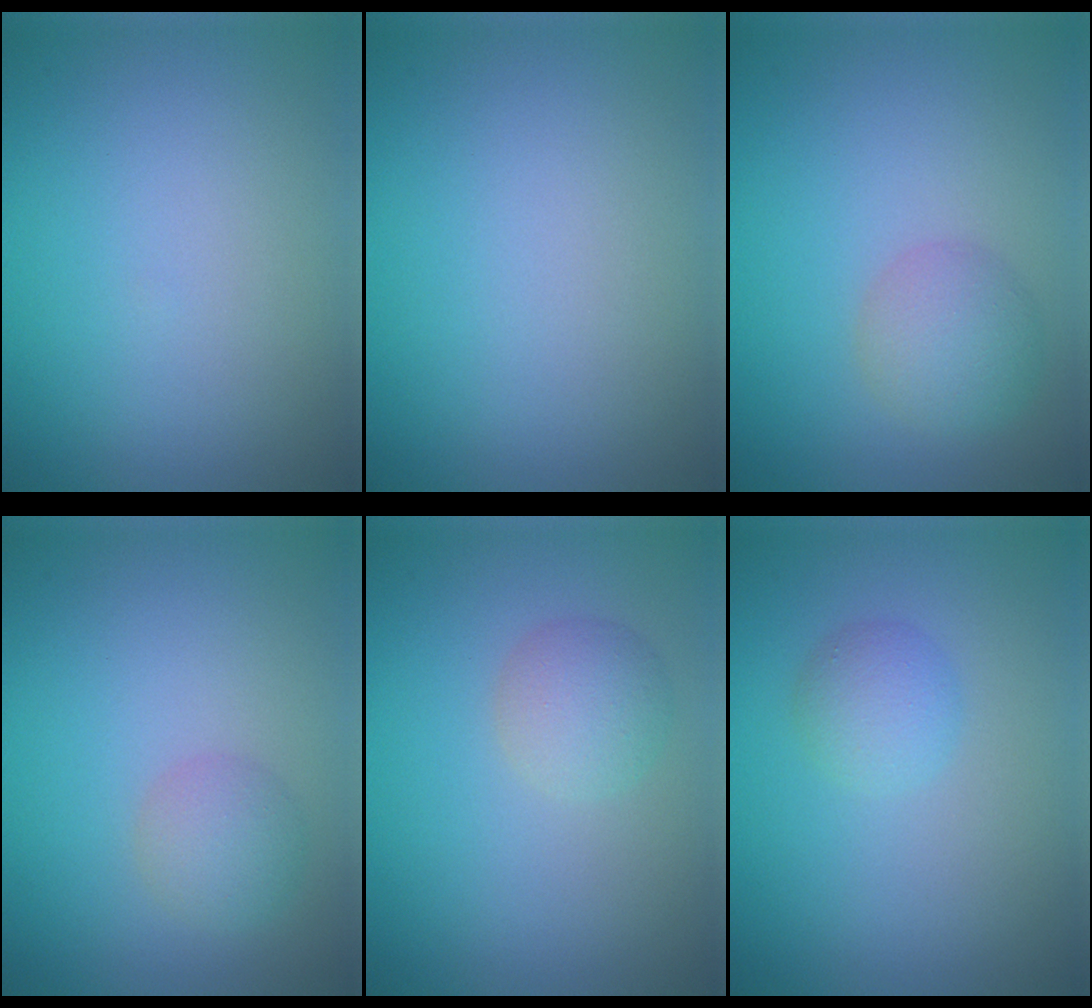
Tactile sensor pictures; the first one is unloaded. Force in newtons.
{"total": 0.0}
{"total": 3.0, "press": 3.0, "slide": 0.0}
{"total": 2.1, "press": 2.1, "slide": 0.1}
{"total": 2.4, "press": 2.4, "slide": 0.1}
{"total": 1.9, "press": 1.9, "slide": 0.0}